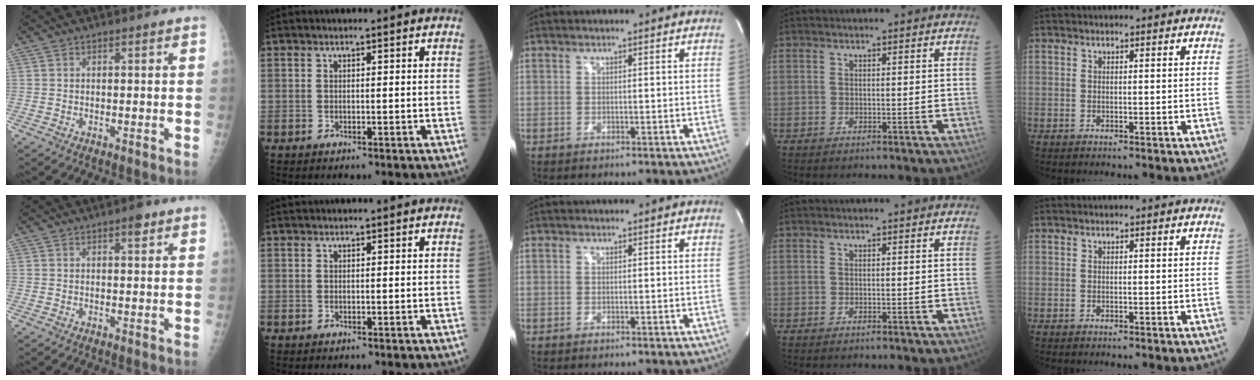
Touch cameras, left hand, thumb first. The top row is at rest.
{"thumb": {"total": 2.2, "force": [1.4, 0.8, 1.6], "torque": [-0.017, -0.005, 0.018]}}